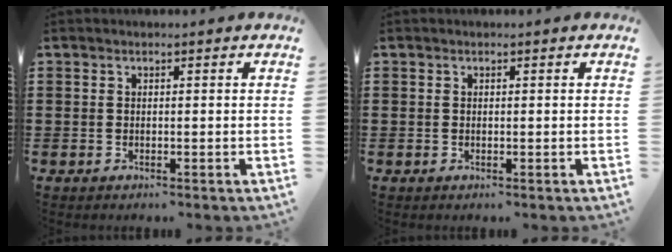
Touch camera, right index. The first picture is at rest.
{"total": 0.0}